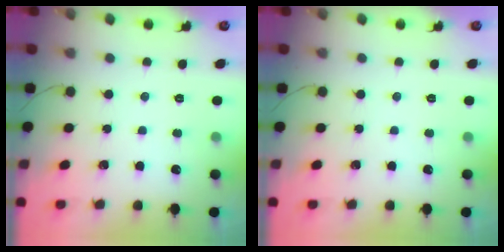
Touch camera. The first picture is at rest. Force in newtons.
{"total": 0.0}